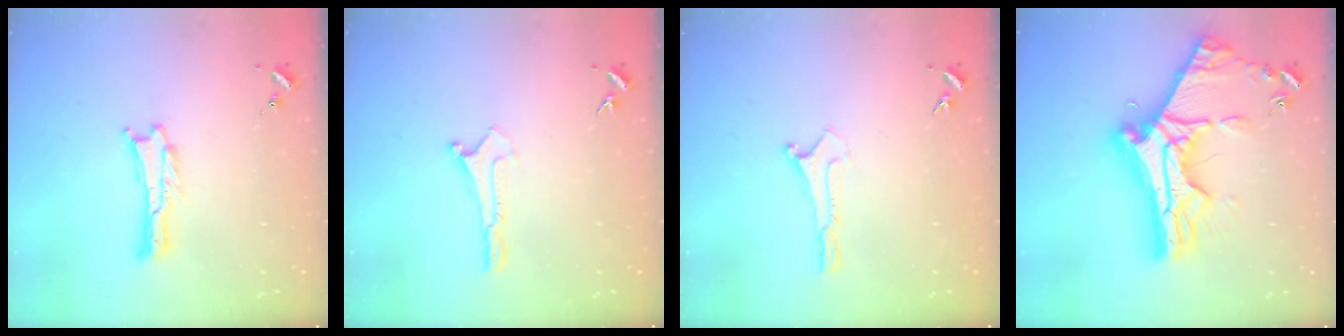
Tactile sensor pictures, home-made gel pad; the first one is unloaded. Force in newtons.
{"total": 0.0}
{"total": 0.0}
{"total": 15.6, "press": 15.6, "slide": 1.5}